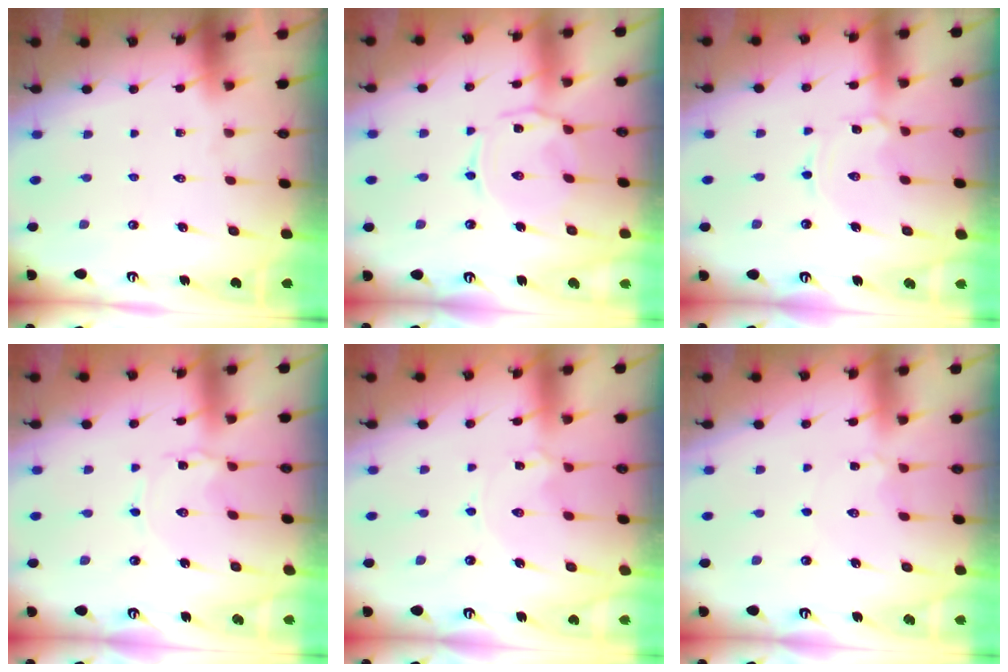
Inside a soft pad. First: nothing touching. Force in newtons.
{"total": 3.8, "press": 3.7, "slide": 0.7}
{"total": 1.8, "press": 1.8, "slide": 0.3}
{"total": 0.9, "press": 0.9, "slide": 0.1}
{"total": 0.0}
{"total": 2.3, "press": 2.3, "slide": 0.2}